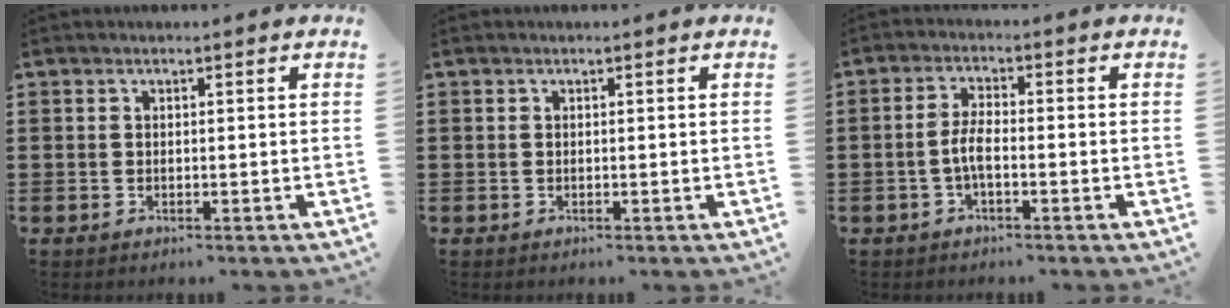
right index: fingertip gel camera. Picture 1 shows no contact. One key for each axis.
{"total": 0.0}
{"total": 3.7, "fx": -1.1, "fy": 1.0, "fz": 3.4, "tx": -0.082, "ty": -0.004, "tz": -0.028}